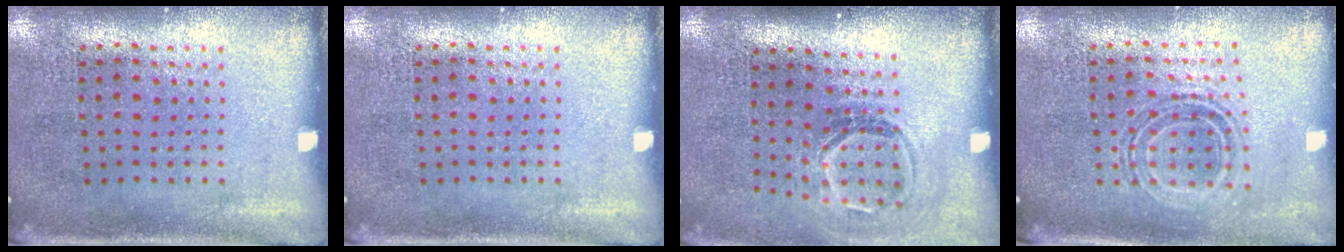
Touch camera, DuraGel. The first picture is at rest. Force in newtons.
{"total": 0.0}
{"total": 1.7, "press": 1.2, "slide": 1.3}
{"total": 0.8, "press": 0.8, "slide": 0.3}